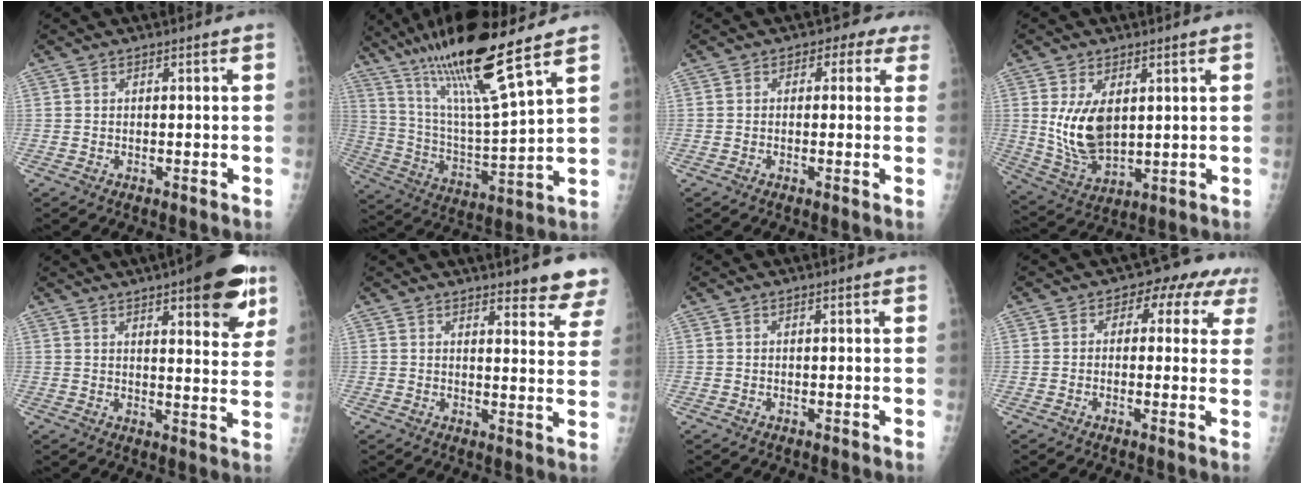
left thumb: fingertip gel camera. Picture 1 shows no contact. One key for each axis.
{"total": 20.1, "fx": 13.9, "fy": 1.4, "fz": 14.4, "tx": -0.246, "ty": -0.060, "tz": 0.257}
{"total": 3.8, "fx": 1.8, "fy": 2.8, "fz": 1.9, "tx": 0.016, "ty": 0.003, "tz": 0.009}
{"total": 10.6, "fx": 2.3, "fy": 6.1, "fz": 8.4, "tx": -0.144, "ty": -0.023, "tz": 0.061}
{"total": 14.8, "fx": 8.2, "fy": 4.4, "fz": 11.4, "tx": -0.115, "ty": -0.032, "tz": 0.106}
{"total": 10.3, "fx": 9.3, "fy": 2.3, "fz": 3.8, "tx": -0.006, "ty": -0.051, "tz": 0.090}
{"total": 0.0}
{"total": 6.8, "fx": 2.6, "fy": 5.0, "fz": 3.8, "tx": 0.006, "ty": 0.007, "tz": 0.018}